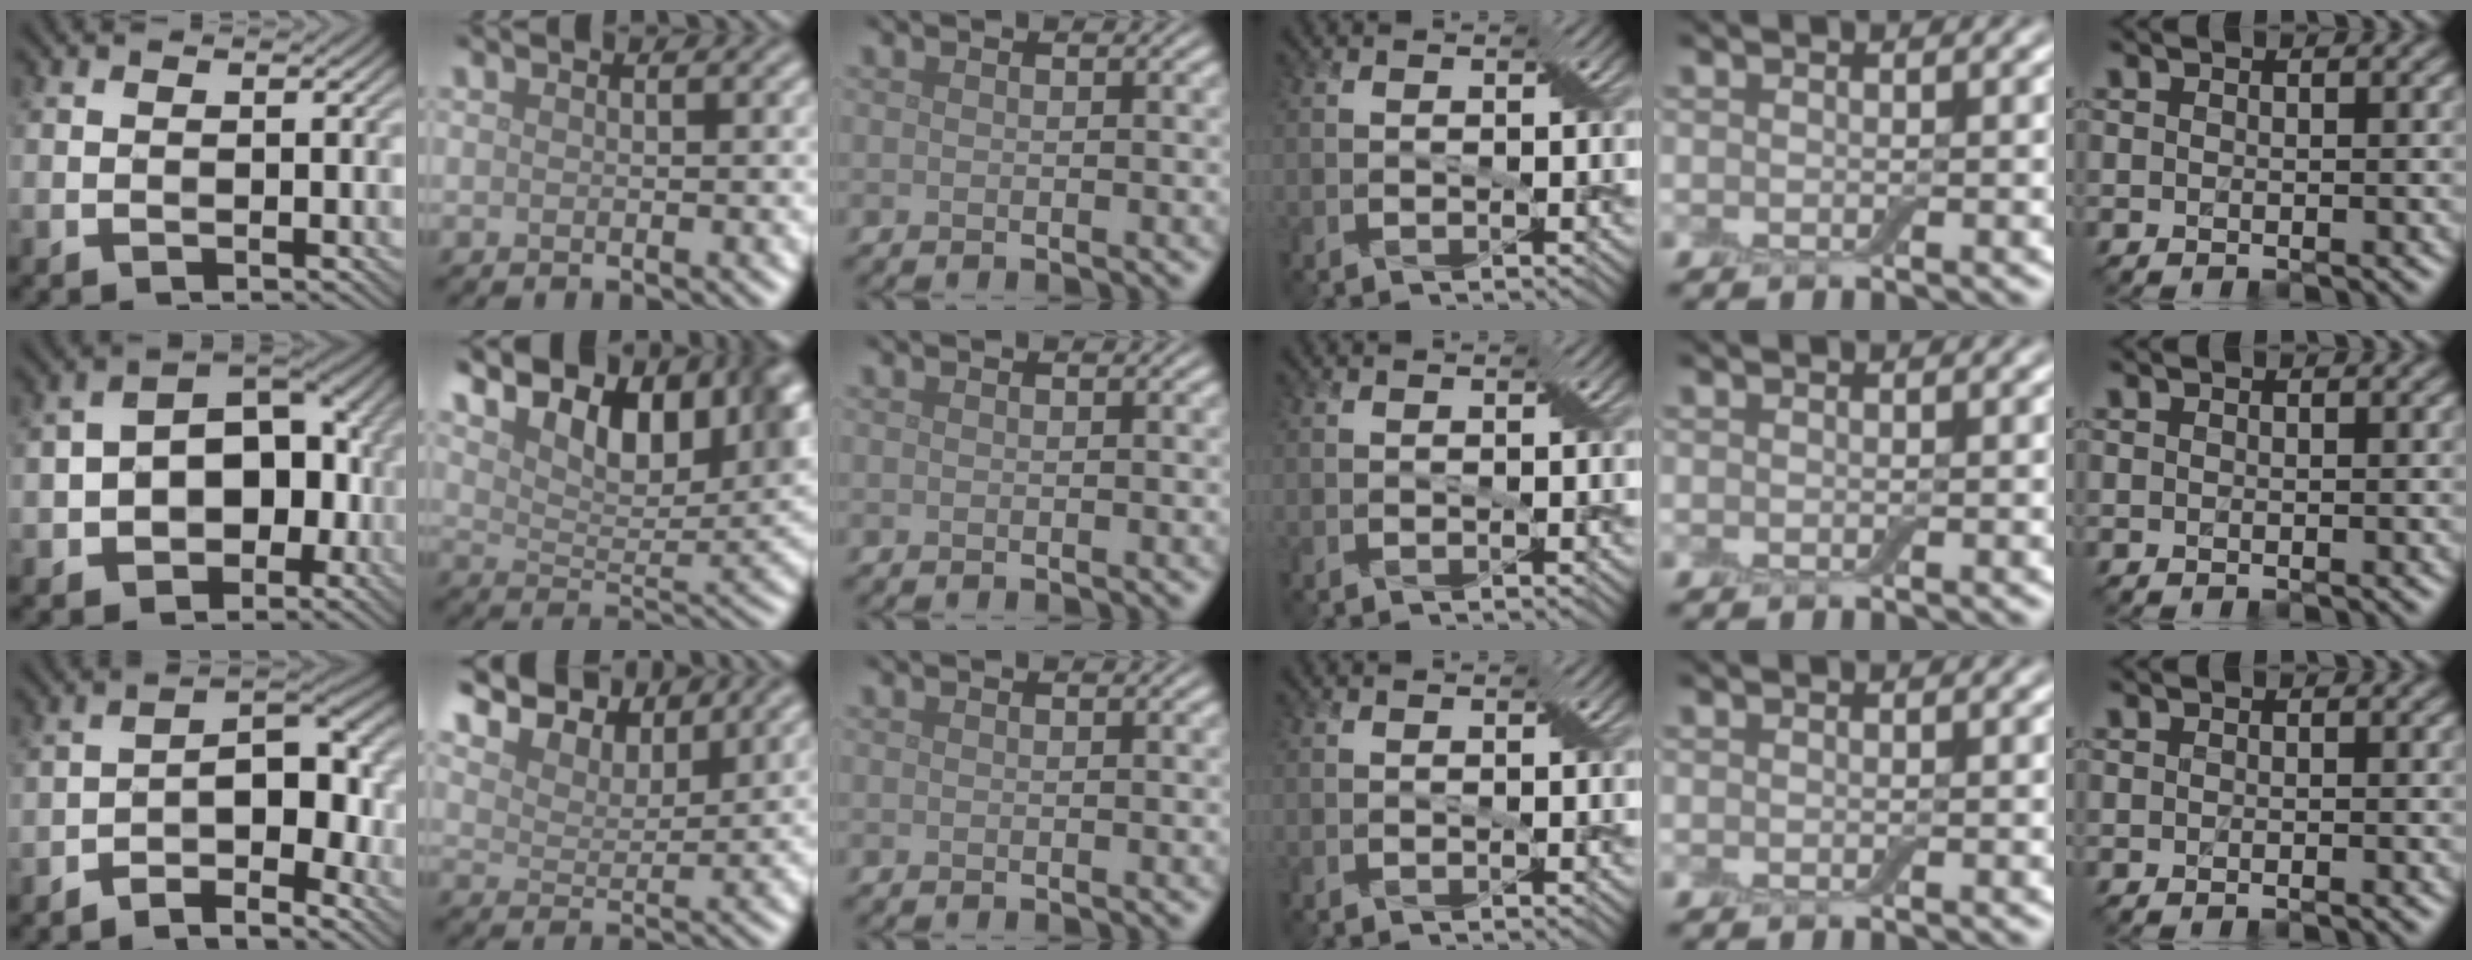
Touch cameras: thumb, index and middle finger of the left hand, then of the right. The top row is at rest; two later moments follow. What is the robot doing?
{"motion": "insert", "object": "backpack"}